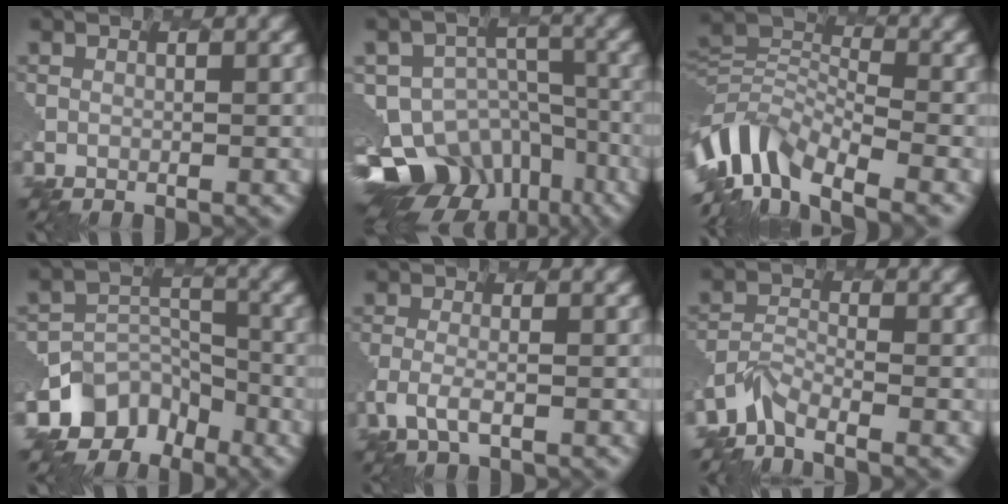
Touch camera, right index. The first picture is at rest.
{"total": 14.1, "force": [-9.8, 8.9, 5.0], "torque": [-0.100, -0.022, -0.124]}
{"total": 8.0, "force": [-5.6, 3.8, 4.3], "torque": [-0.095, 0.006, -0.114]}
{"total": 6.4, "force": [-5.0, 4.0, -0.1], "torque": [0.002, 0.002, -0.086]}
{"total": 1.8, "force": [-1.3, 0.5, 1.1], "torque": [-0.041, -0.004, -0.033]}
{"total": 3.2, "force": [-3.2, 0.4, 0.2], "torque": [-0.021, -0.007, -0.070]}